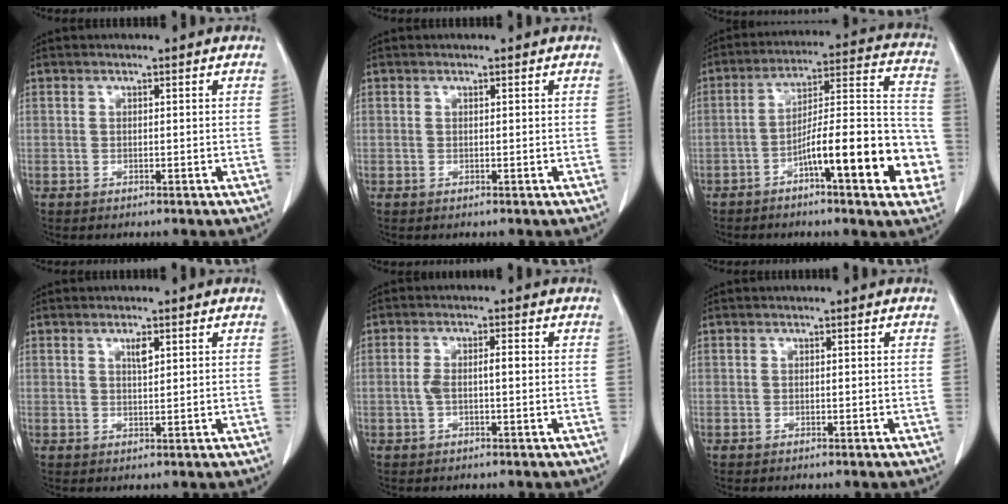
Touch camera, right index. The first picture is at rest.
{"total": 0.0}
{"total": 17.4, "force": [-6.4, 3.1, 15.9], "torque": [-0.222, 0.026, -0.094]}
{"total": 1.8, "force": [0.9, 0.4, 1.5], "torque": [-0.027, -0.002, 0.017]}
{"total": 3.6, "force": [-0.1, 0.9, 3.4], "torque": [-0.074, 0.014, -0.001]}
{"total": 0.0}